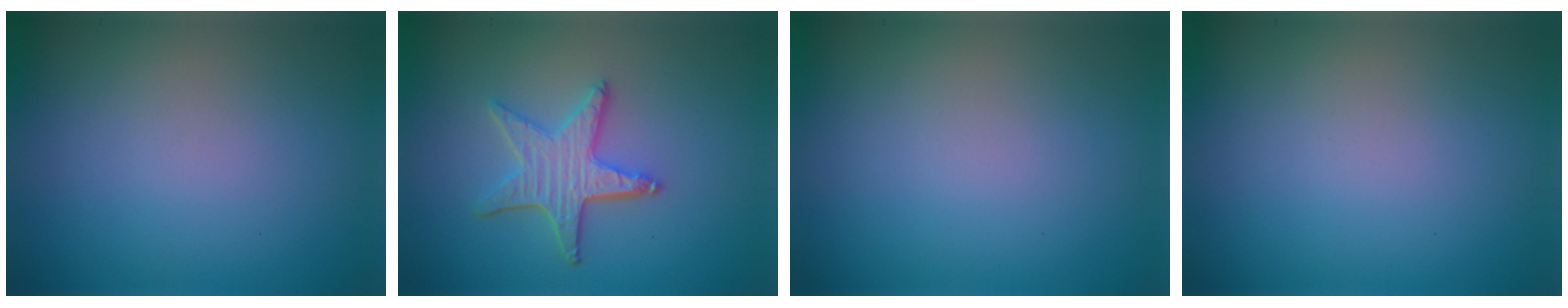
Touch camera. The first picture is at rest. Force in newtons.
{"total": 4.3, "press": 3.6, "slide": 2.2}
{"total": 0.0}
{"total": 0.0}